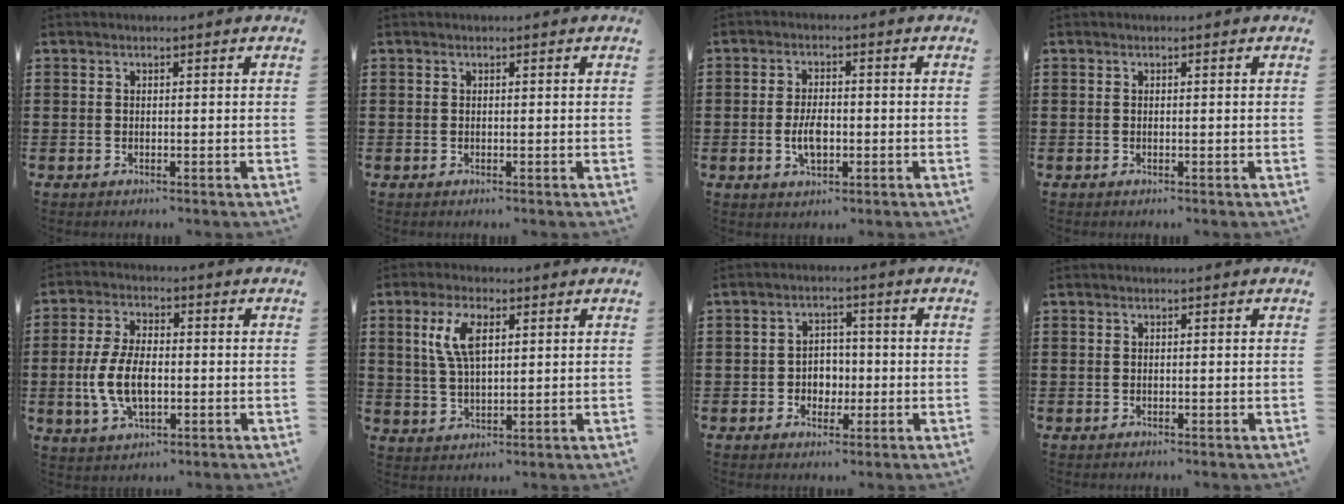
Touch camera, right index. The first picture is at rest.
{"total": 0.0}
{"total": 4.5, "force": [-0.8, 2.3, 3.8], "torque": [-0.075, 0.004, -0.014]}
{"total": 0.0}
{"total": 7.9, "force": [-1.1, 4.0, 6.7], "torque": [-0.158, -0.004, -0.027]}
{"total": 6.8, "force": [2.2, 2.9, 5.7], "torque": [-0.122, 0.010, 0.037]}
{"total": 3.5, "force": [-0.9, 3.0, 1.5], "torque": [-0.028, 0.004, -0.023]}
{"total": 0.0}